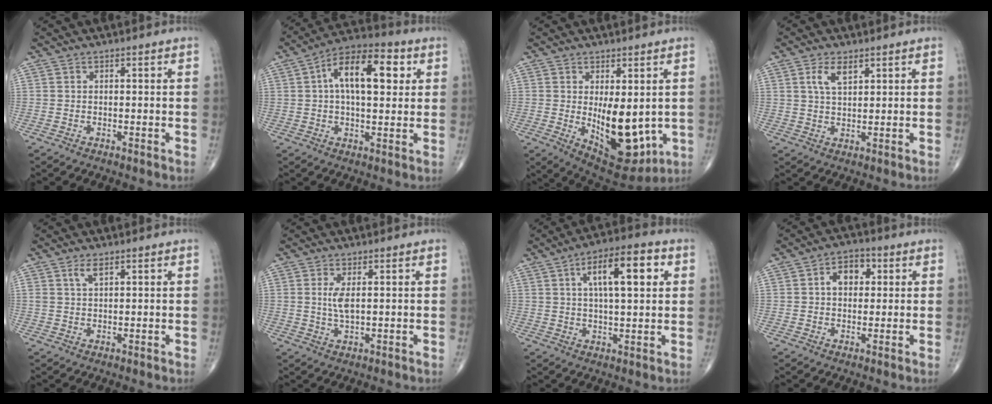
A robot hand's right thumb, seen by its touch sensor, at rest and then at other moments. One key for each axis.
{"total": 14.7, "fx": 3.5, "fy": 7.1, "fz": 12.3, "tx": -0.184, "ty": 0.019, "tz": 0.050}
{"total": 13.9, "fx": -1.0, "fy": 6.7, "fz": 12.1, "tx": -0.146, "ty": -0.024, "tz": 0.009}
{"total": 4.1, "fx": 2.1, "fy": 1.9, "fz": 3.1, "tx": -0.054, "ty": -0.007, "tz": 0.041}
{"total": 2.3, "fx": 1.3, "fy": 0.9, "fz": 1.7, "tx": -0.034, "ty": -0.003, "tz": 0.029}
{"total": 3.6, "fx": 0.7, "fy": 1.3, "fz": 3.4, "tx": -0.074, "ty": -0.008, "tz": 0.018}
{"total": 12.7, "fx": 3.9, "fy": 4.5, "fz": 11.2, "tx": -0.165, "ty": 0.008, "tz": 0.057}
{"total": 5.8, "fx": 1.3, "fy": 4.0, "fz": 4.0, "tx": -0.040, "ty": 0.009, "tz": 0.012}